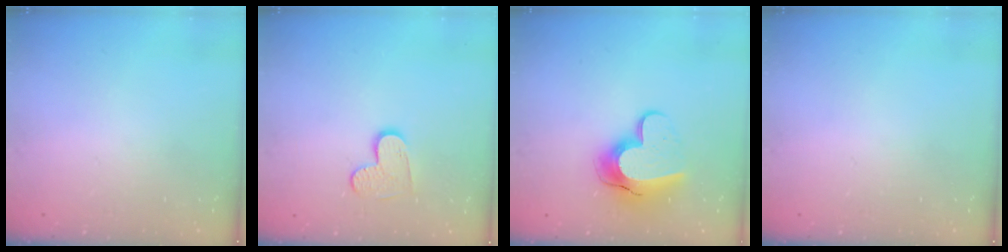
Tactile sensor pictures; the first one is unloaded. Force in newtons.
{"total": 6.3, "press": 6.3, "slide": 0.1}
{"total": 13.1, "press": 13.0, "slide": 1.2}
{"total": 0.0}